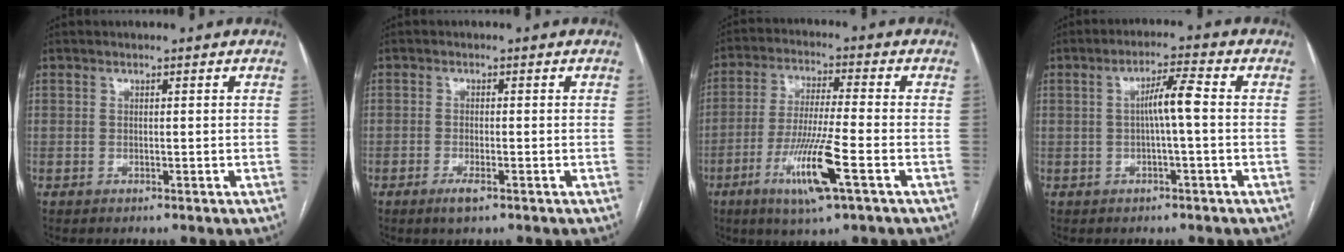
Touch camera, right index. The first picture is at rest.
{"total": 2.4, "force": [-1.4, 0.4, 1.9], "torque": [-0.036, -0.003, -0.024]}
{"total": 11.2, "force": [-4.7, 0.0, 10.2], "torque": [-0.201, -0.018, -0.088]}
{"total": 4.7, "force": [-0.1, 0.0, 4.7], "torque": [-0.081, 0.013, 0.000]}